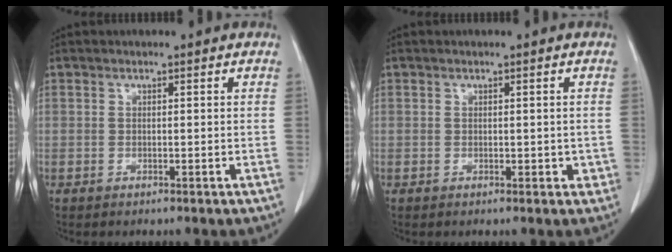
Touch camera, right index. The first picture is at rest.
{"total": 1.6, "force": [-0.1, 1.1, 1.1], "torque": [-0.007, 0.001, 0.002]}